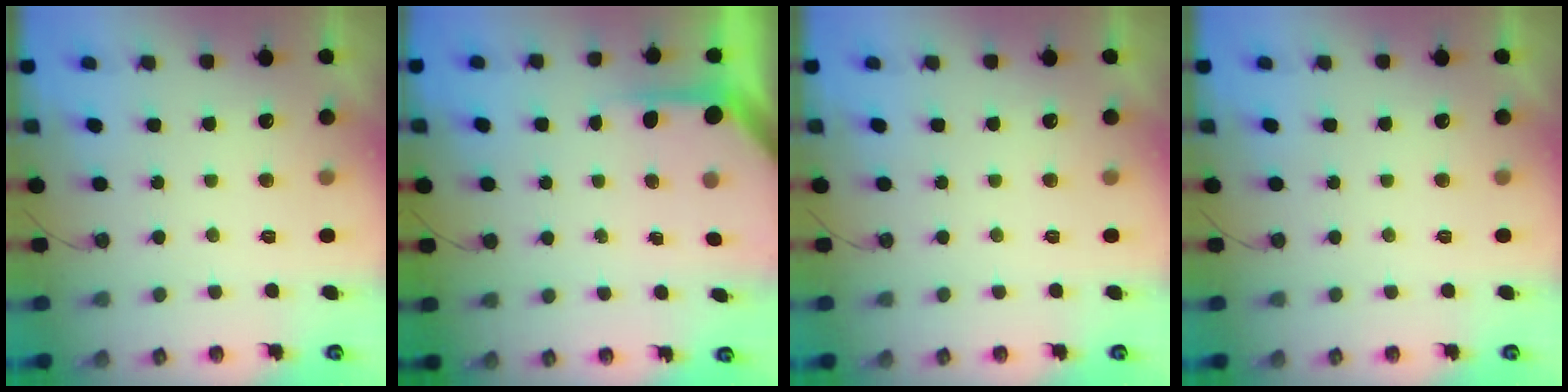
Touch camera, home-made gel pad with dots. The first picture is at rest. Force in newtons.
{"total": 3.6, "press": 3.6, "slide": 0.4}
{"total": 0.0}
{"total": 0.0}